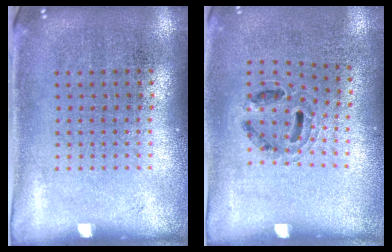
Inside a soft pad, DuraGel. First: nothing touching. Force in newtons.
{"total": 0.9, "press": 0.8, "slide": 0.3}